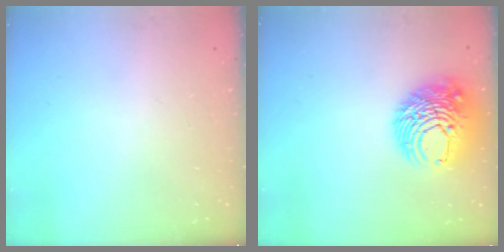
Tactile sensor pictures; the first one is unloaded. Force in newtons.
{"total": 11.9, "press": 11.9, "slide": 1.2}